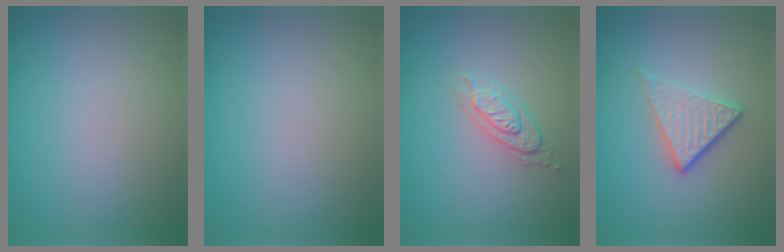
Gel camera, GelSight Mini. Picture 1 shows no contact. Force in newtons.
{"total": 0.0}
{"total": 2.0, "press": 1.9, "slide": 0.4}
{"total": 4.0, "press": 2.5, "slide": 3.0}